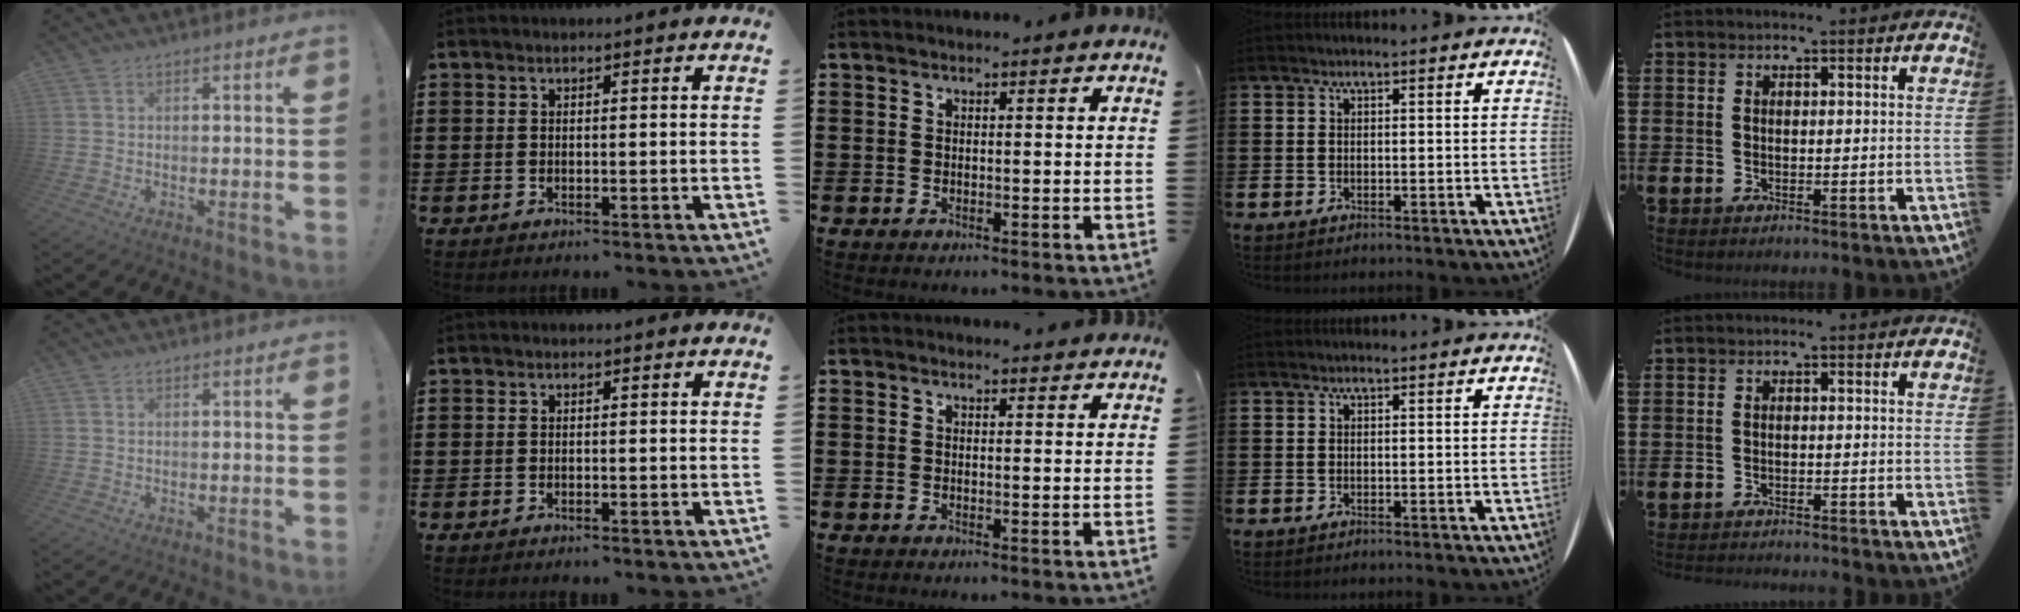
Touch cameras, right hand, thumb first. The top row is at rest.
{"middle": {"total": 1.0, "force": [1.0, -0.1, 0.1], "torque": [0.005, -0.005, 0.017]}, "little": {"total": 1.2, "force": [-1.1, -0.1, -0.1], "torque": [-0.001, 0.001, -0.024]}}